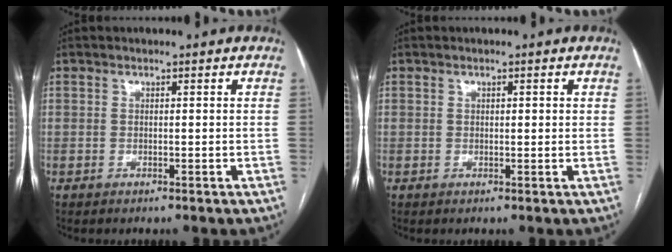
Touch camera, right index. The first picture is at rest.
{"total": 1.1, "force": [0.5, 0.4, 1.0], "torque": [-0.013, 0.001, 0.004]}